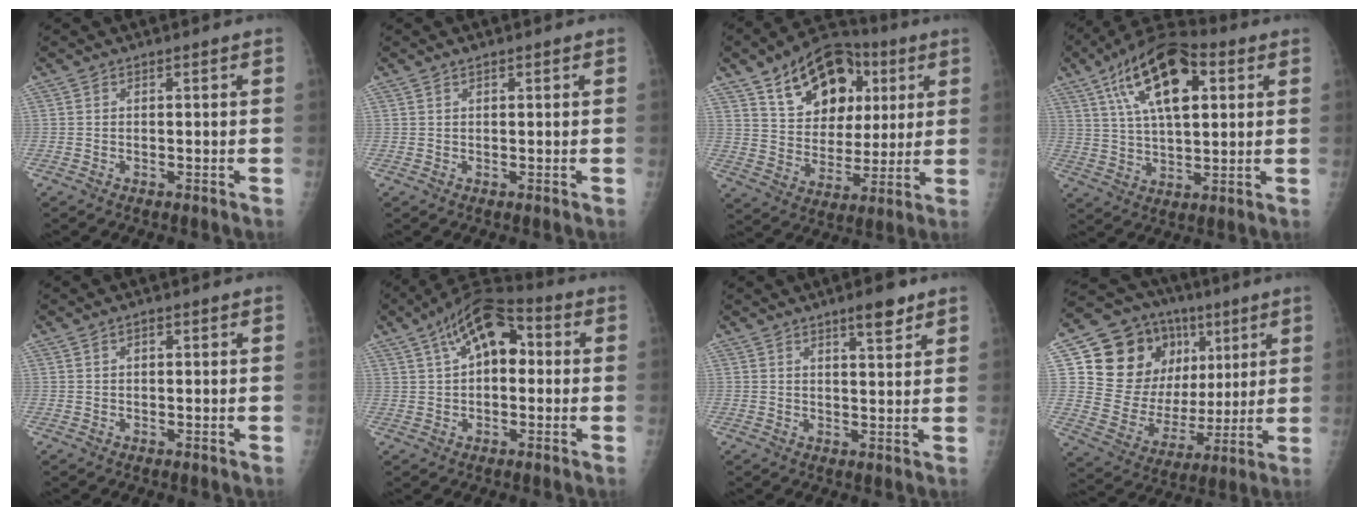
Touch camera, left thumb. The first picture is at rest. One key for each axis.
{"total": 0.7, "fx": 0.5, "fy": 0.4, "fz": 0.3, "tx": 0.000, "ty": -0.001, "tz": 0.008}
{"total": 19.4, "fx": 8.3, "fy": 12.7, "fz": 12.1, "tx": -0.144, "ty": -0.014, "tz": 0.139}
{"total": 17.7, "fx": 6.6, "fy": 8.3, "fz": 14.2, "tx": -0.224, "ty": 0.003, "tz": 0.109}
{"total": 0.8, "fx": 0.3, "fy": 0.5, "fz": 0.6, "tx": -0.003, "ty": 0.001, "tz": 0.005}
{"total": 13.0, "fx": 3.1, "fy": 7.2, "fz": 10.3, "tx": -0.151, "ty": 0.031, "tz": 0.043}
{"total": 5.1, "fx": 3.4, "fy": 1.3, "fz": 3.5, "tx": -0.043, "ty": -0.020, "tz": 0.049}
{"total": 21.9, "fx": 7.9, "fy": 16.7, "fz": 11.7, "tx": -0.131, "ty": 0.010, "tz": 0.154}